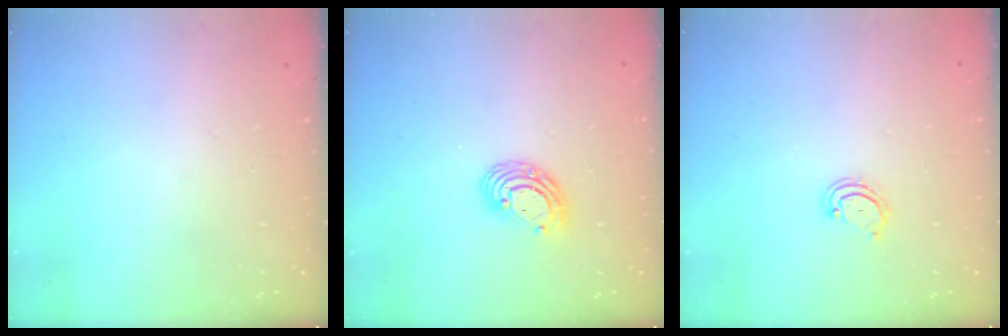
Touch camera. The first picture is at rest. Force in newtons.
{"total": 8.0, "press": 7.9, "slide": 1.2}
{"total": 2.8, "press": 2.8, "slide": 0.2}